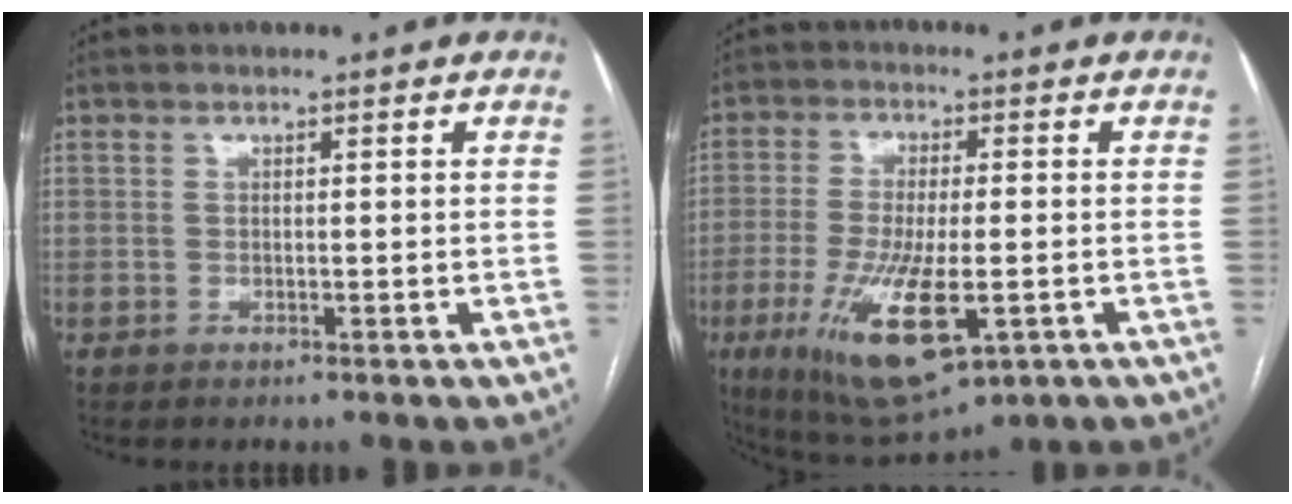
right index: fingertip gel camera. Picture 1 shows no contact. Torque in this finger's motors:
{"motor_torque": [1.53, -0.61, 0.67, 0.18]}